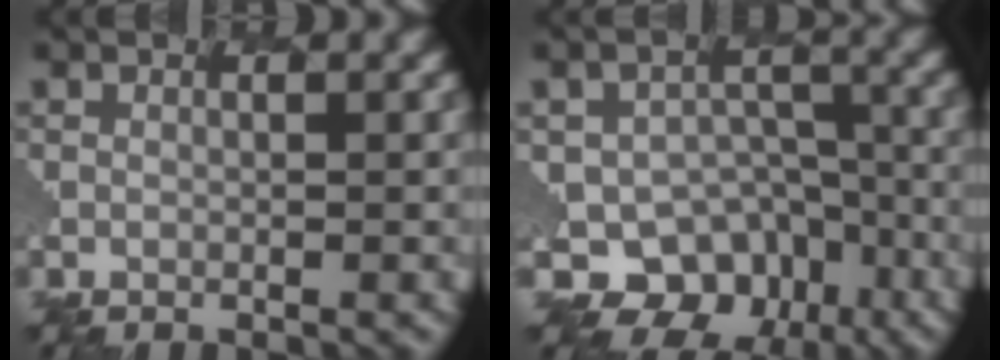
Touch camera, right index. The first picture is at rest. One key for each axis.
{"total": 8.5, "fx": -4.9, "fy": 6.4, "fz": 2.5, "tx": -0.028, "ty": 0.004, "tz": -0.069}